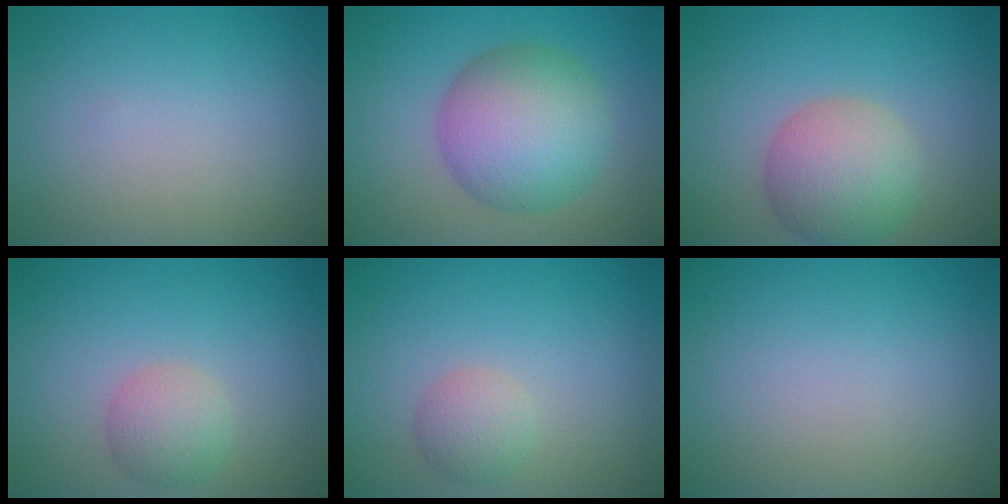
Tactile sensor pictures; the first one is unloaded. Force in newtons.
{"total": 8.5, "press": 8.5, "slide": 0.3}
{"total": 5.8, "press": 5.8, "slide": 0.4}
{"total": 2.8, "press": 2.8, "slide": 0.2}
{"total": 2.2, "press": 2.2, "slide": 0.1}
{"total": 0.0}